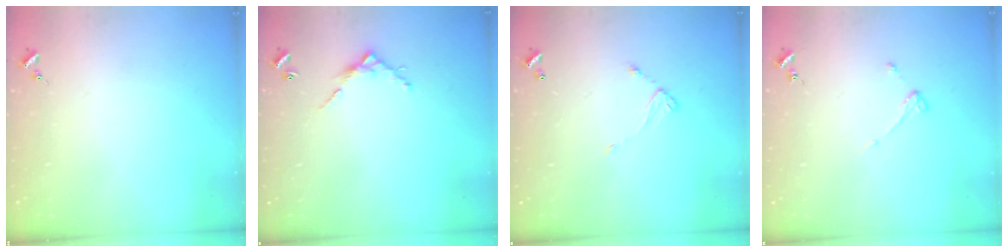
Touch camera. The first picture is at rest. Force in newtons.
{"total": 6.3, "press": 6.3, "slide": 0.5}
{"total": 4.9, "press": 4.9, "slide": 0.4}
{"total": 3.1, "press": 3.0, "slide": 0.5}